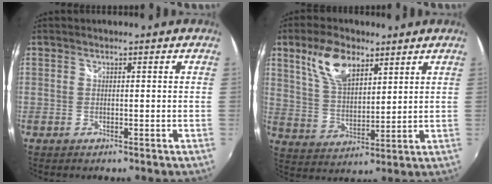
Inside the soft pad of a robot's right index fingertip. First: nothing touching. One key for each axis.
{"total": 10.8, "fx": 6.2, "fy": 5.3, "fz": 7.1, "tx": -0.136, "ty": 0.017, "tz": 0.125}